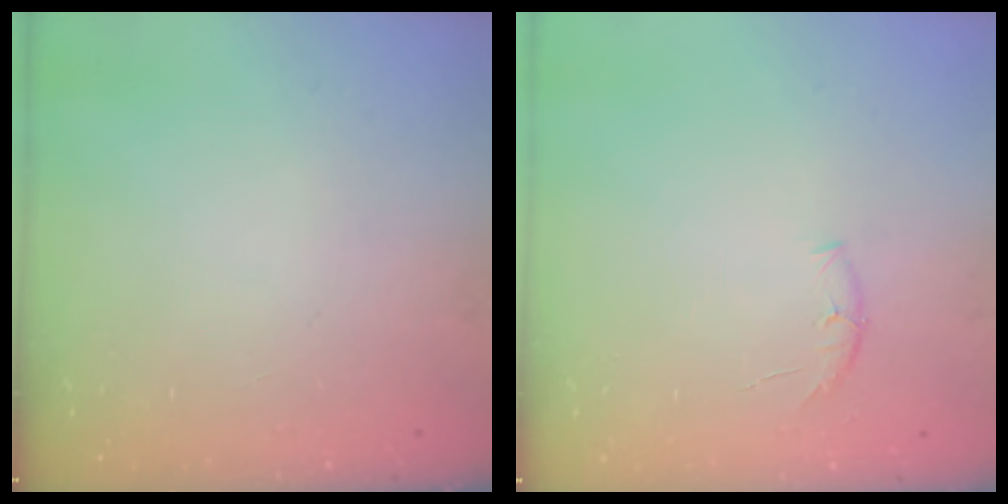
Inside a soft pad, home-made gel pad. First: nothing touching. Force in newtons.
{"total": 5.6, "press": 5.5, "slide": 1.1}